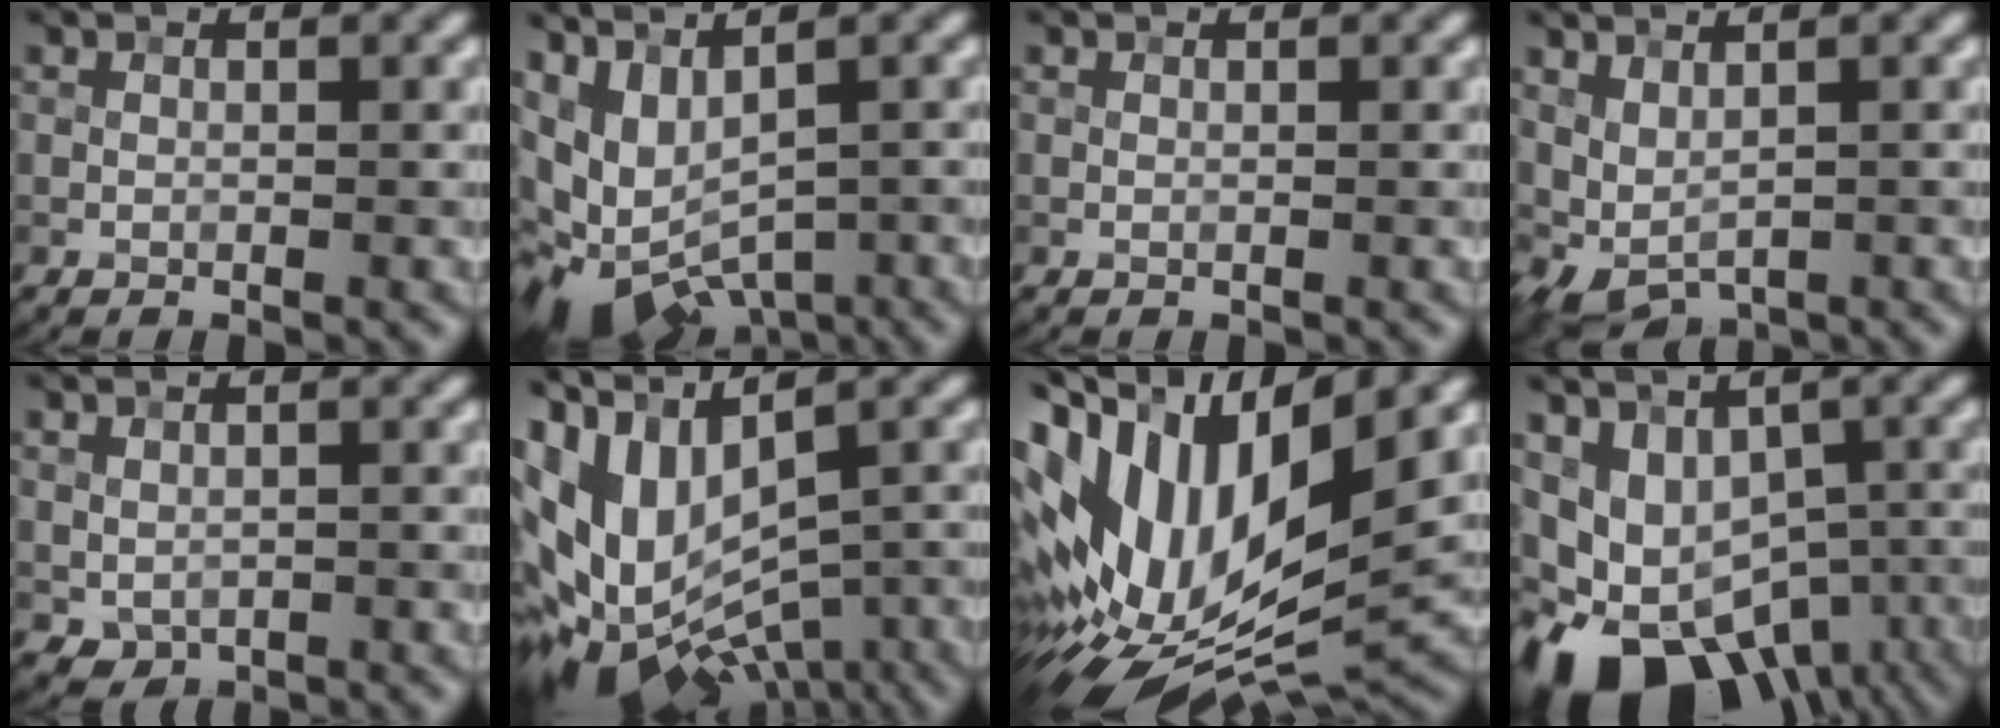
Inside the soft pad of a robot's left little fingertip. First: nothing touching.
{"total": 8.5, "force": [-1.8, 4.9, 6.7], "torque": [-0.114, -0.017, -0.011]}
{"total": 0.0}
{"total": 2.7, "force": [0.9, 1.2, 2.2], "torque": [-0.049, -0.009, 0.026]}
{"total": 1.4, "force": [-0.1, 1.1, 0.9], "torque": [-0.018, -0.005, 0.005]}
{"total": 14.0, "force": [-0.7, 7.9, 11.5], "torque": [-0.207, -0.020, 0.028]}
{"total": 14.7, "force": [2.9, 7.5, 12.3], "torque": [-0.243, 0.013, 0.056]}
{"total": 14.0, "force": [-7.1, 8.9, 8.2], "torque": [-0.127, -0.012, -0.090]}